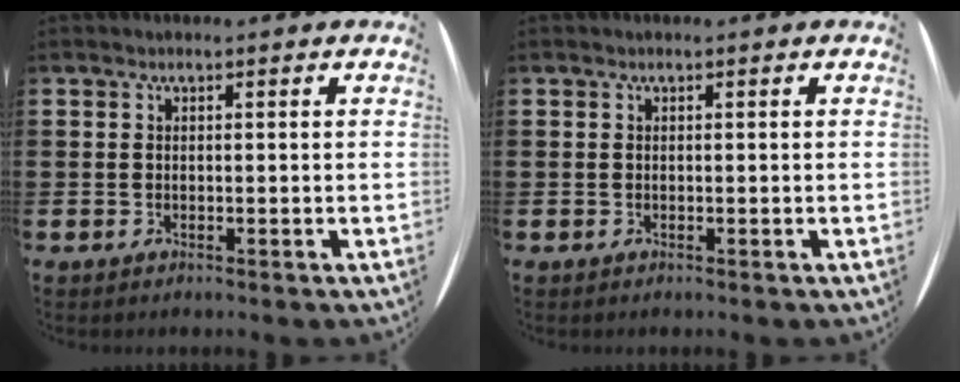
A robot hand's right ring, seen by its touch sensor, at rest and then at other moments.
{"total": 0.0}